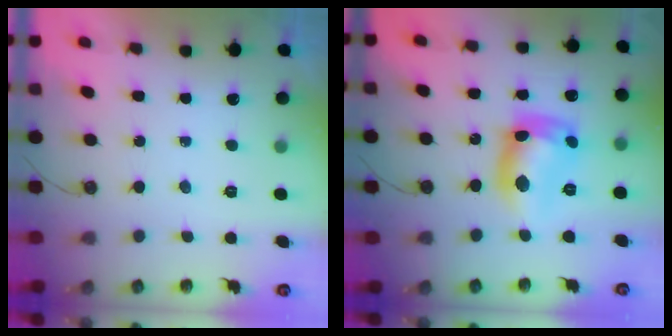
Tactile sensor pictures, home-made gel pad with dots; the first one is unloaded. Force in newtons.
{"total": 12.7, "press": 12.7, "slide": 1.0}